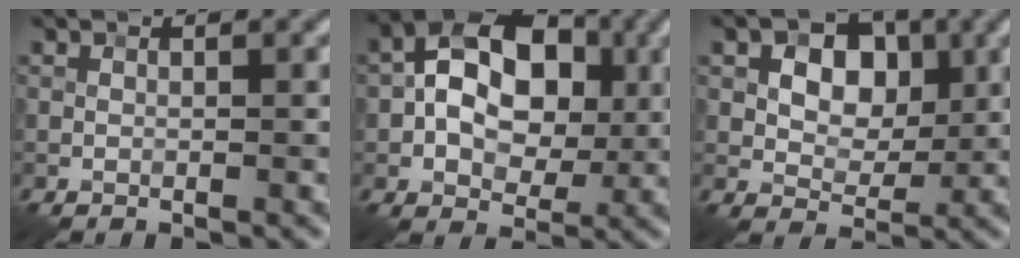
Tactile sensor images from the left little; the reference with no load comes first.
{"total": 10.4, "force": [0.8, 6.8, 7.8], "torque": [-0.117, 0.019, -0.003]}
{"total": 6.4, "force": [1.6, 4.4, 4.3], "torque": [-0.061, 0.010, 0.015]}